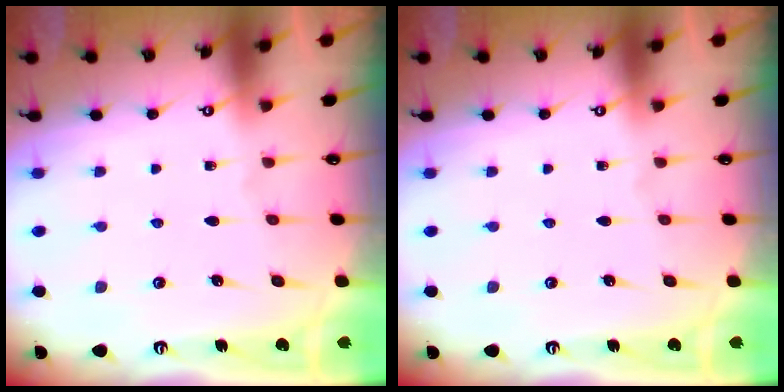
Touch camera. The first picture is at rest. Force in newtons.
{"total": 0.0}